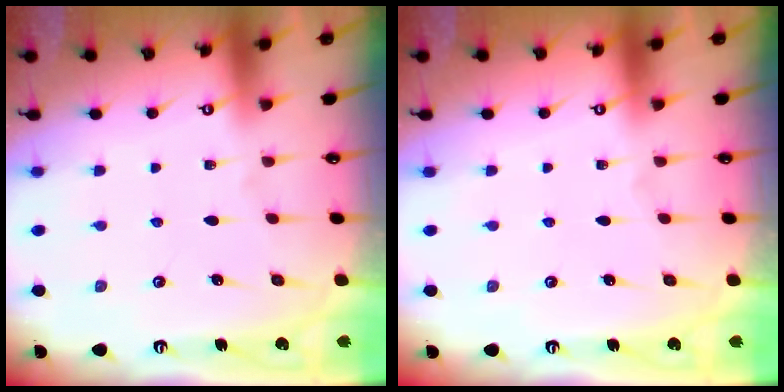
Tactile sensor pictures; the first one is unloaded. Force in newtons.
{"total": 0.0}